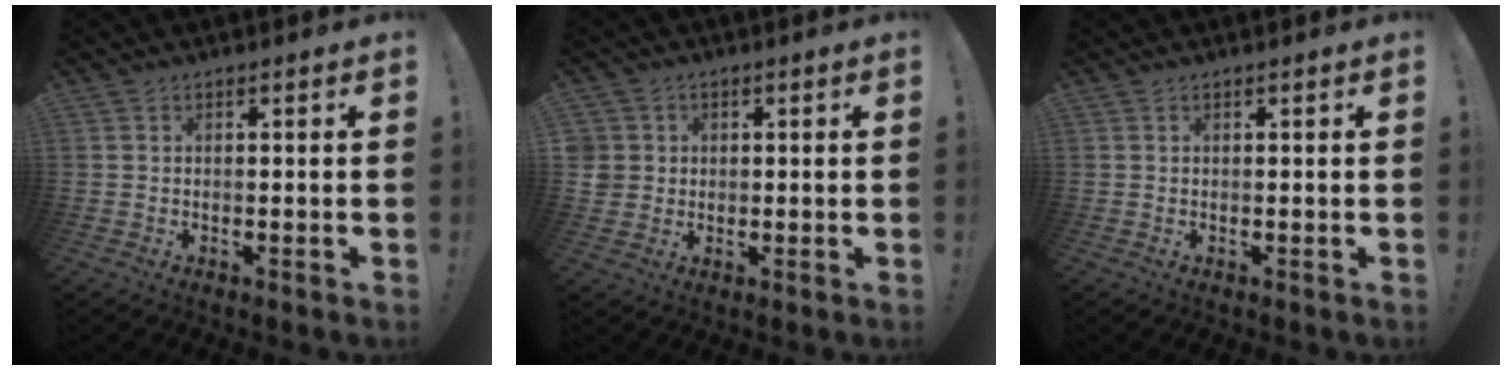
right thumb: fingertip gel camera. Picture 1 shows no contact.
{"total": 4.5, "force": [1.0, 4.3, 0.9], "torque": [-0.017, -0.002, 0.020]}
{"total": 0.0}